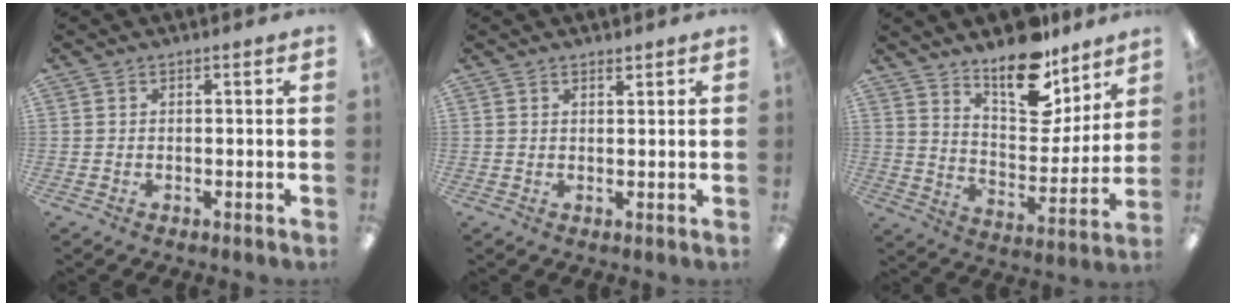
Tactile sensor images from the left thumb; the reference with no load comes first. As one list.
[{"total": 1.2, "force": [1.2, 0.2, 0.3], "torque": [-0.008, -0.001, 0.022]}, {"total": 16.4, "force": [13.0, 6.9, 7.1], "torque": [-0.107, -0.094, 0.232]}]